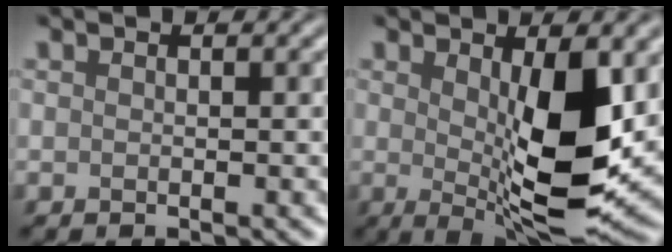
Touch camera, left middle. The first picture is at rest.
{"total": 8.5, "force": [0.5, 2.5, 8.1], "torque": [-0.131, -0.023, 0.020]}